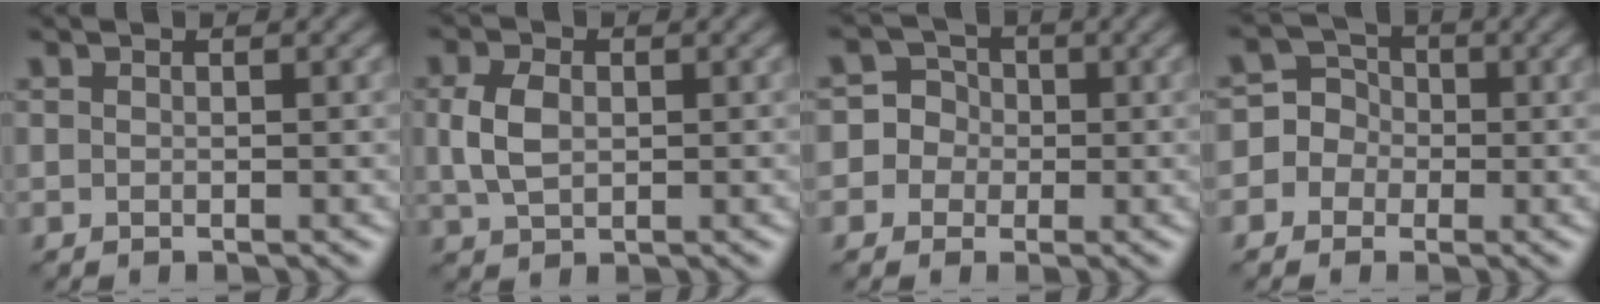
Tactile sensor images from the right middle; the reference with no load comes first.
{"total": 3.5, "force": [0.4, 2.4, 2.5], "torque": [-0.061, 0.001, 0.008]}
{"total": 5.8, "force": [-0.8, 5.7, 0.8], "torque": [0.005, 0.022, -0.038]}
{"total": 5.4, "force": [-1.3, 5.2, 0.7], "torque": [0.006, 0.025, -0.055]}